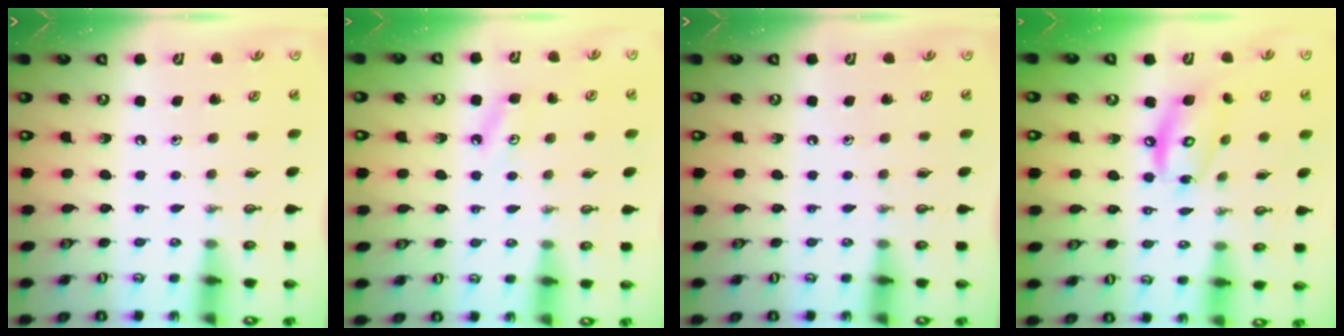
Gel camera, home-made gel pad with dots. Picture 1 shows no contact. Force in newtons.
{"total": 3.9, "press": 3.9, "slide": 0.6}
{"total": 0.0}
{"total": 11.7, "press": 11.7, "slide": 1.0}